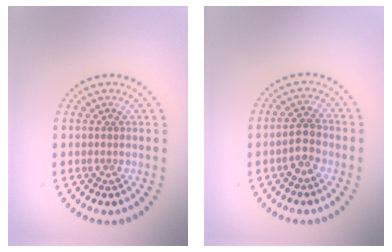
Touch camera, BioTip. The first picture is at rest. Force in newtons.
{"total": 2.1, "press": 2.0, "slide": 0.7}